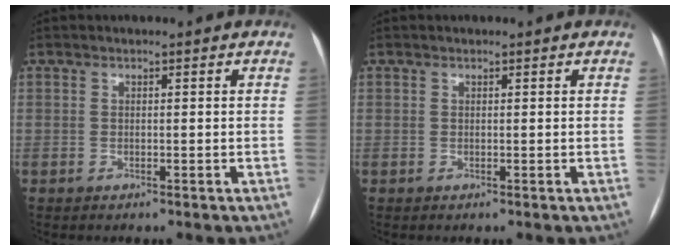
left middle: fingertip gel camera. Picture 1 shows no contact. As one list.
[{"total": 0.0}]